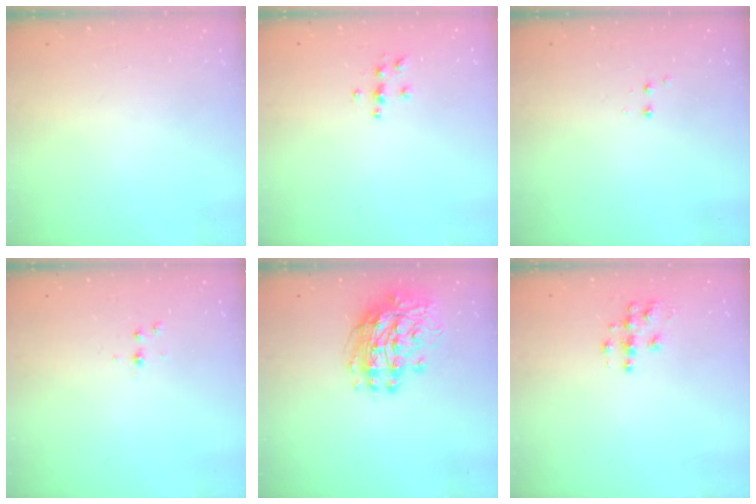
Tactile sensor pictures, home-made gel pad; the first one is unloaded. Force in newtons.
{"total": 4.6, "press": 4.6, "slide": 0.5}
{"total": 2.8, "press": 2.8, "slide": 0.6}
{"total": 3.1, "press": 2.7, "slide": 1.6}
{"total": 12.2, "press": 12.1, "slide": 1.3}
{"total": 7.0, "press": 6.9, "slide": 0.3}